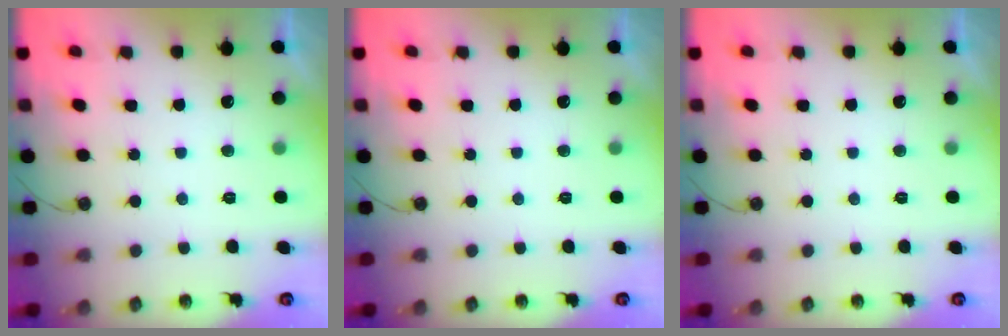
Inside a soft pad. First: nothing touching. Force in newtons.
{"total": 0.0}
{"total": 0.0}